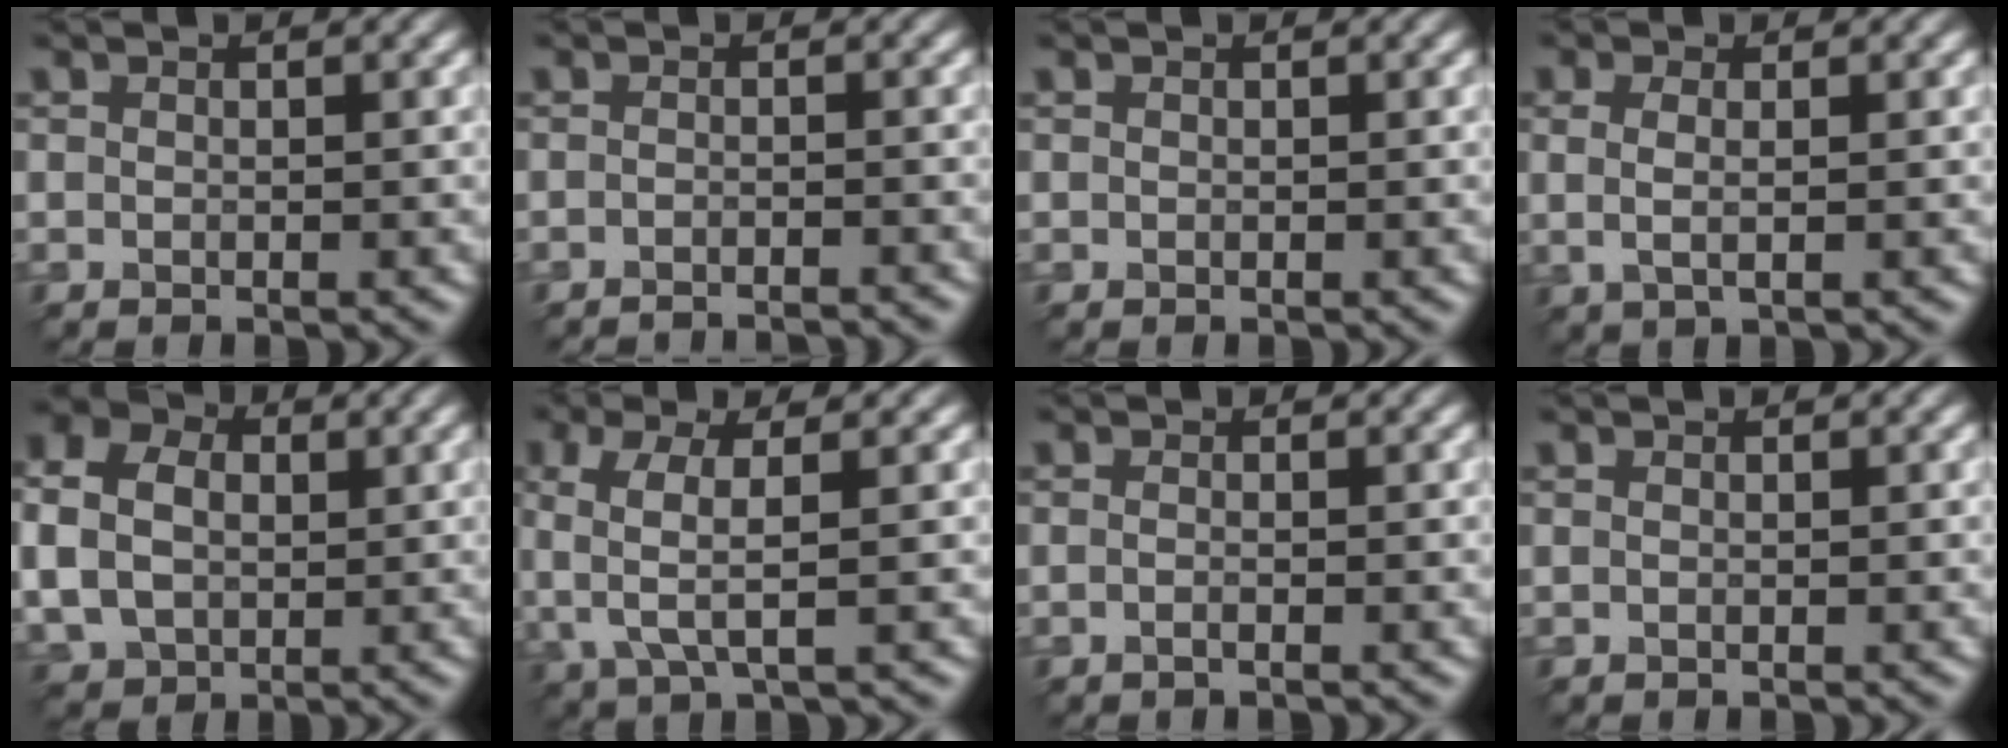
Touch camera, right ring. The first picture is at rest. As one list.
[{"total": 3.0, "force": [-2.7, 0.4, 1.0], "torque": [-0.004, 0.007, -0.039]}, {"total": 0.0}, {"total": 1.7, "force": [0.2, 0.6, 1.6], "torque": [-0.033, -0.002, 0.006]}, {"total": 8.2, "force": [1.0, 6.6, 4.9], "torque": [-0.121, 0.017, 0.007]}, {"total": 4.0, "force": [0.5, 1.3, 3.8], "torque": [-0.088, 0.001, 0.008]}, {"total": 1.0, "force": [-0.3, 0.4, 0.8], "torque": [-0.013, -0.007, -0.010]}, {"total": 0.0}]